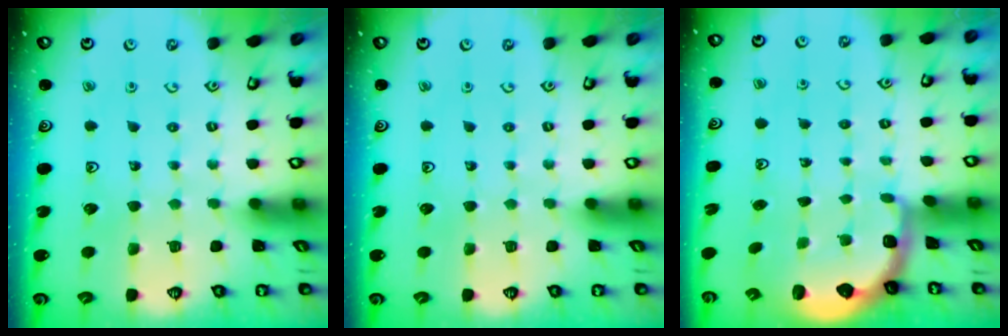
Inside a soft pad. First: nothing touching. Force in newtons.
{"total": 0.0}
{"total": 2.3, "press": 1.7, "slide": 1.5}